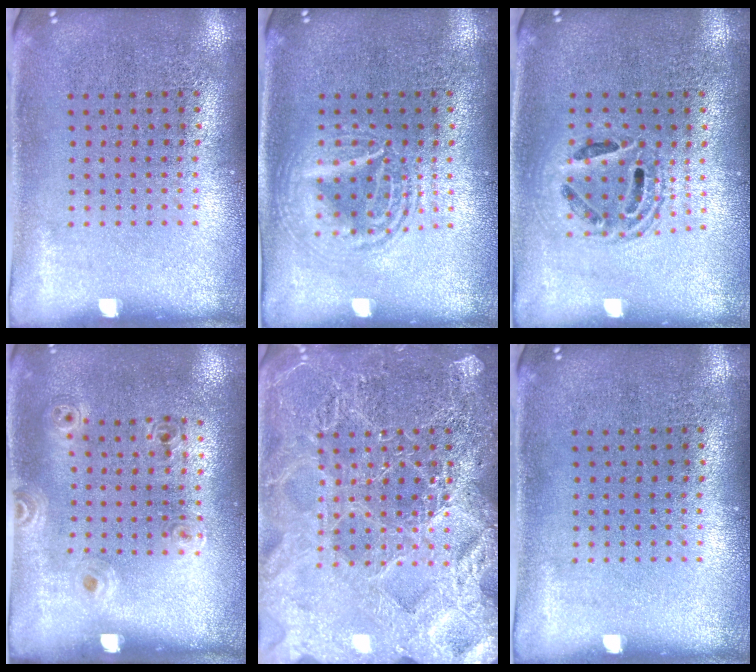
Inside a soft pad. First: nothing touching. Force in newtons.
{"total": 2.9, "press": 2.9, "slide": 0.4}
{"total": 1.3, "press": 1.2, "slide": 0.6}
{"total": 1.1, "press": 0.9, "slide": 0.7}
{"total": 6.2, "press": 6.1, "slide": 0.9}
{"total": 0.0}